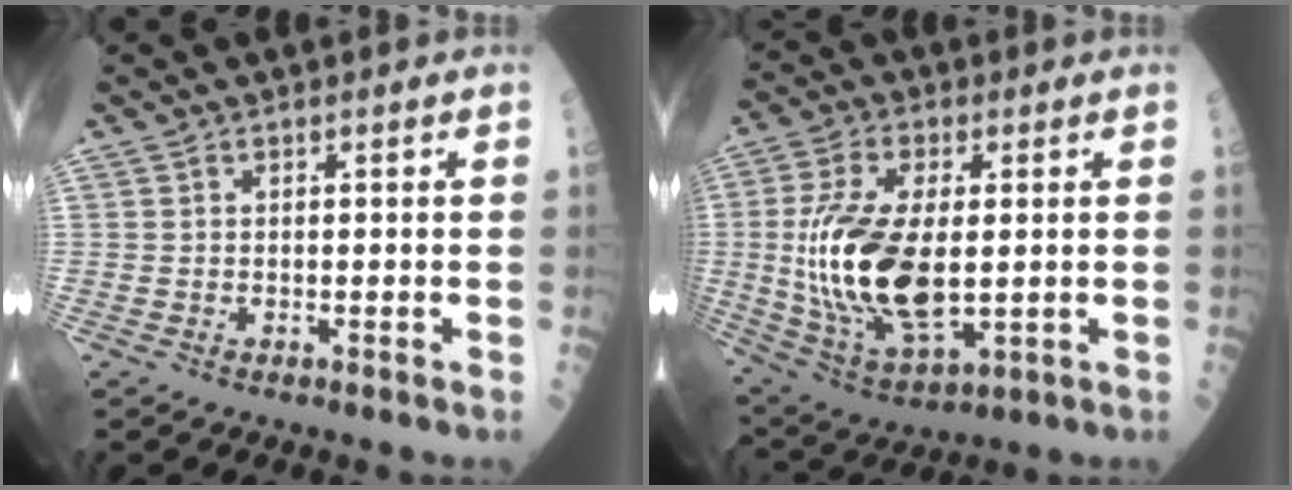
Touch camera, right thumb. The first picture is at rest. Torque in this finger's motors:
{"motor_torque": [2.40, 2.58, 1.28, -0.76, 0.60]}